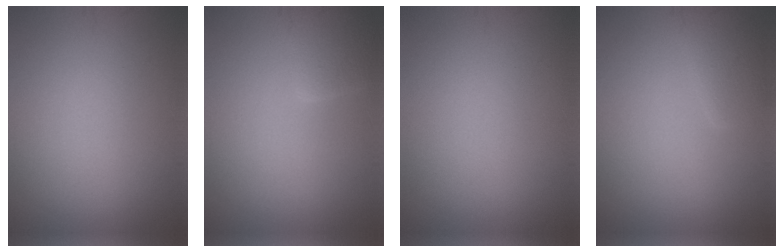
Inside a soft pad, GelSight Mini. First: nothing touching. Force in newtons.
{"total": 2.5, "press": 2.5, "slide": 0.2}
{"total": 0.0}
{"total": 2.3, "press": 2.3, "slide": 0.2}